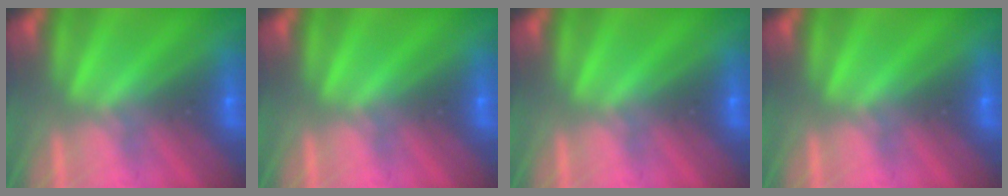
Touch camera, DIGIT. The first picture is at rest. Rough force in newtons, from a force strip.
{"total": 0.0}
{"total": 0.0}
{"total": 0.0}